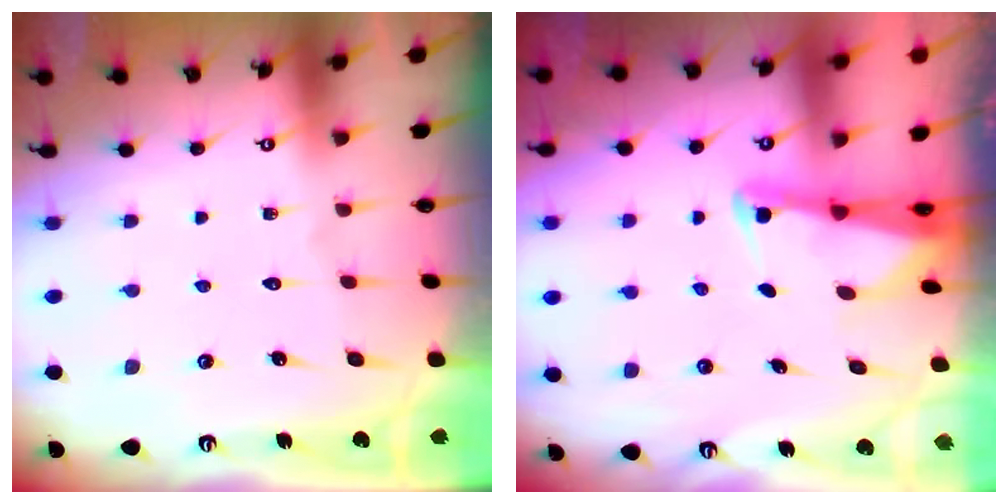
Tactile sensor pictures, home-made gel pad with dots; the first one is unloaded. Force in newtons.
{"total": 2.6, "press": 2.6, "slide": 0.3}